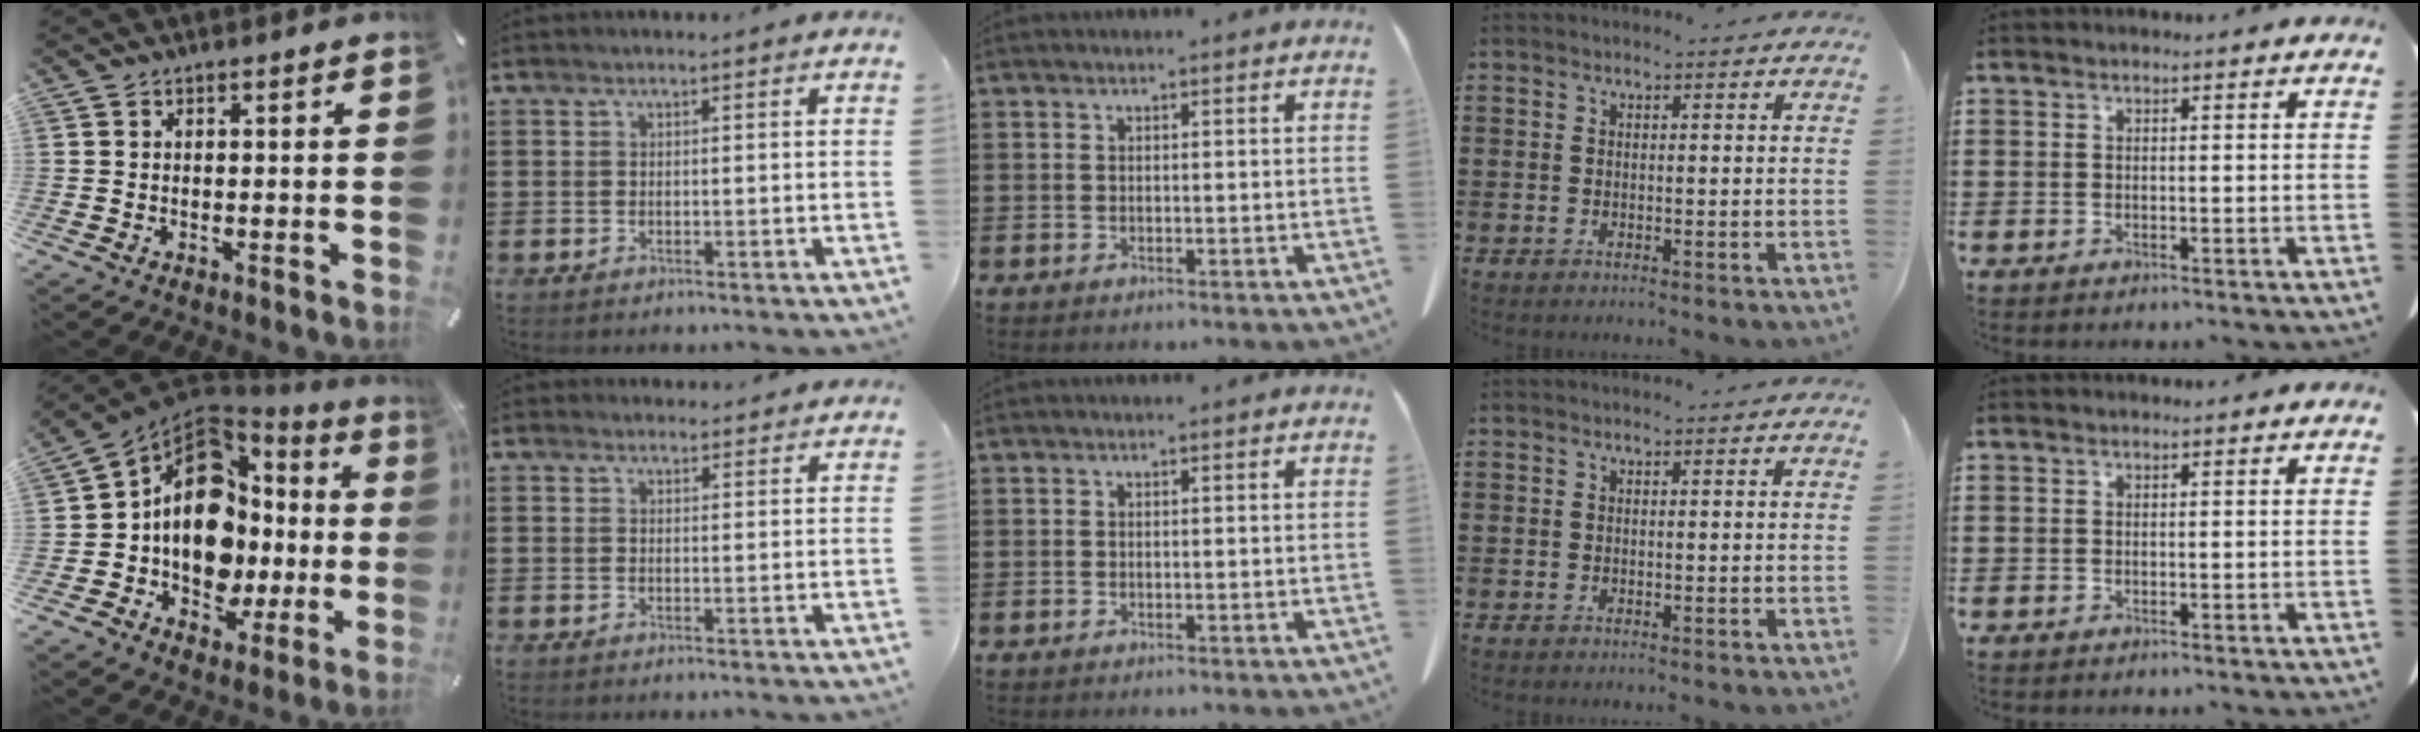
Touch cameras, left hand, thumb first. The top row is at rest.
{"thumb": {"total": 17.2, "force": [-0.1, 13.8, 10.2], "torque": [-0.184, -0.012, 0.000]}, "index": {"total": 1.9, "force": [1.8, 0.6, 0.1], "torque": [0.001, 0.000, 0.034]}}